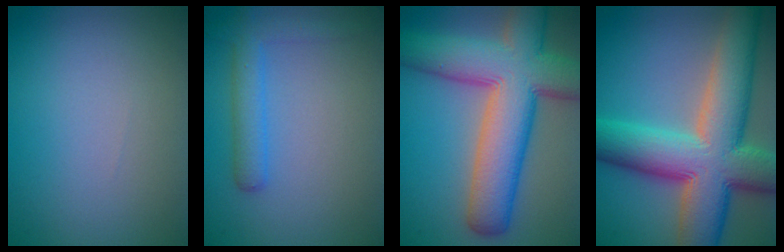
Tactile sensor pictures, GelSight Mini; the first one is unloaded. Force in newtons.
{"total": 2.9, "press": 2.9, "slide": 0.1}
{"total": 12.1, "press": 12.1, "slide": 0.6}
{"total": 13.6, "press": 13.5, "slide": 0.7}